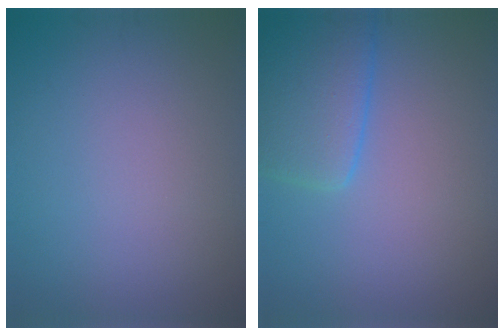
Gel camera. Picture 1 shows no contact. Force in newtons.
{"total": 5.4, "press": 5.4, "slide": 0.3}